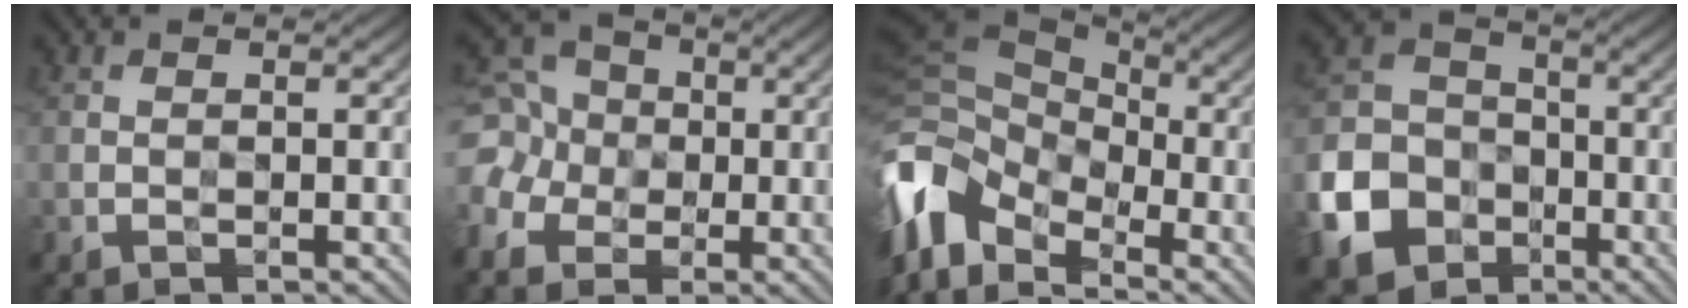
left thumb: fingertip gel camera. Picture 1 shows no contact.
{"total": 9.1, "force": [-0.7, 8.0, 4.2], "torque": [-0.136, 0.003, -0.041]}
{"total": 11.5, "force": [-5.7, 7.3, 6.7], "torque": [-0.178, -0.022, -0.112]}
{"total": 11.6, "force": [-4.8, 9.2, 5.3], "torque": [-0.165, -0.034, -0.102]}